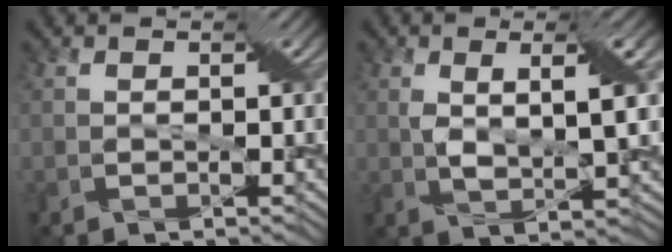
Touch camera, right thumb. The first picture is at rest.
{"total": 4.0, "force": [1.5, 0.8, 3.7], "torque": [-0.068, 0.002, 0.028]}